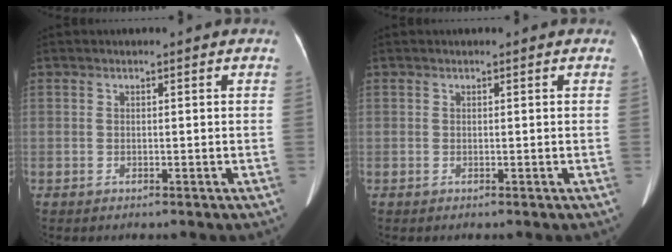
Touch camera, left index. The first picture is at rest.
{"total": 0.0}